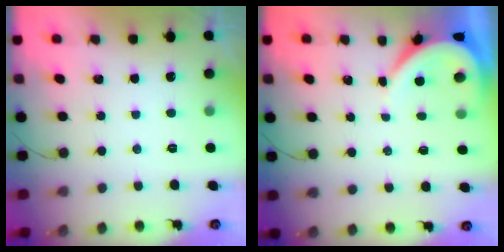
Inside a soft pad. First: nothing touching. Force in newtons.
{"total": 4.1, "press": 4.1, "slide": 0.5}